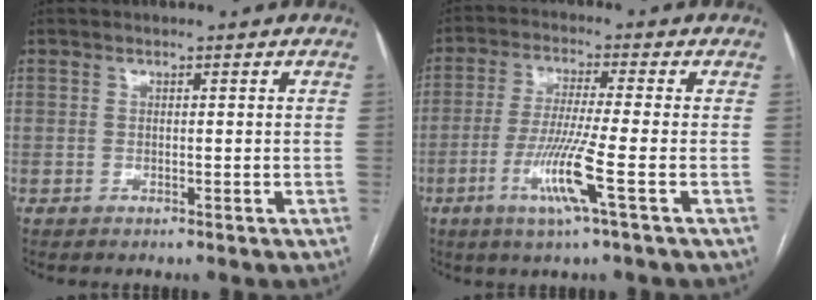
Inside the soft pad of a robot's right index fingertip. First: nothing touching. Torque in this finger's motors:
{"motor_torque": [1.45, -0.49, 0.66, 0.21]}